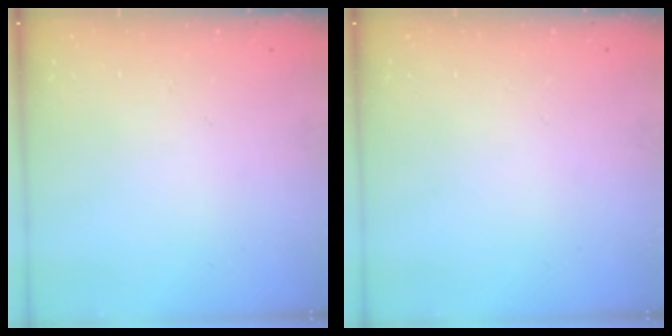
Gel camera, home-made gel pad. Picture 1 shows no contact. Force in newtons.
{"total": 0.0}